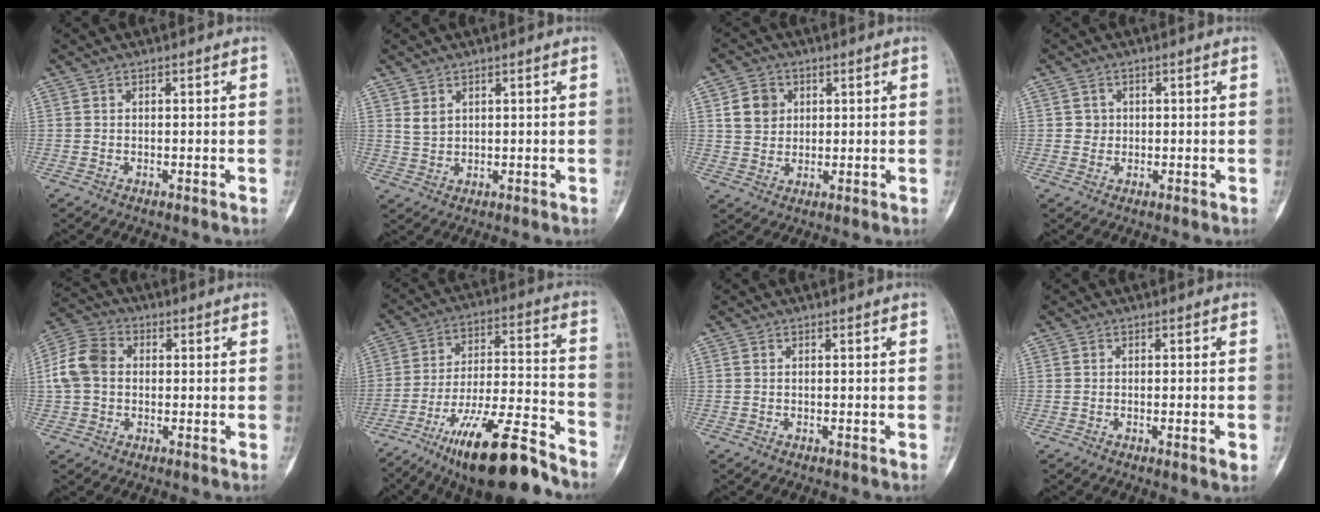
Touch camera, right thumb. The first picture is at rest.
{"total": 2.6, "force": [1.4, 1.8, 1.3], "torque": [-0.018, -0.010, 0.035]}
{"total": 6.3, "force": [1.9, 5.4, 2.7], "torque": [-0.024, -0.006, 0.036]}
{"total": 2.0, "force": [0.2, 2.0, 0.4], "torque": [0.005, 0.004, 0.003]}
{"total": 8.8, "force": [0.5, 6.9, 5.4], "torque": [-0.108, 0.026, 0.001]}
{"total": 20.2, "force": [-14.5, 4.4, 13.3], "torque": [-0.219, 0.076, -0.246]}
{"total": 0.0}
{"total": 2.4, "force": [-0.7, 0.4, 2.3], "torque": [-0.034, -0.003, -0.009]}